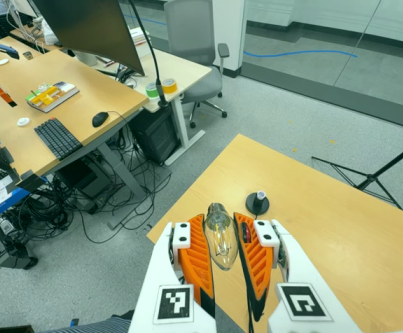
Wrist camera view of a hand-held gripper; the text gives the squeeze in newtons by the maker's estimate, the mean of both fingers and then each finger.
{"total": 22.4, "left": 25.0, "right": 19.7}